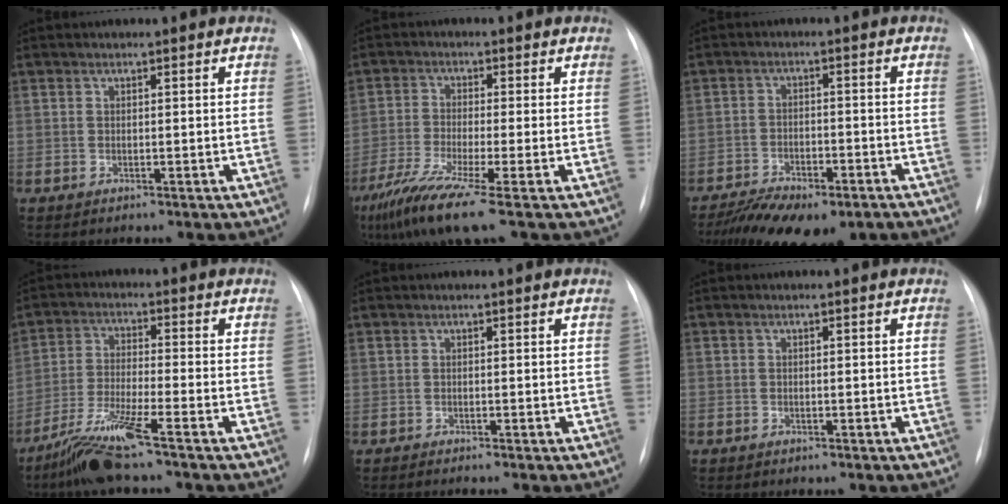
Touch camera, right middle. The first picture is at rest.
{"total": 9.4, "force": [-6.1, -0.9, 7.1], "torque": [-0.135, -0.034, -0.112]}
{"total": 13.0, "force": [-9.9, 4.7, 7.1], "torque": [-0.121, -0.007, -0.148]}
{"total": 8.6, "force": [-6.2, -0.5, 6.0], "torque": [-0.124, -0.031, -0.121]}
{"total": 2.1, "force": [-1.8, -0.1, 1.1], "torque": [-0.009, -0.001, -0.023]}
{"total": 1.4, "force": [-1.1, 0.8, 0.4], "torque": [-0.007, 0.002, -0.012]}